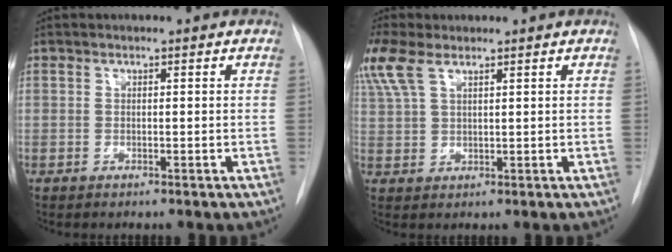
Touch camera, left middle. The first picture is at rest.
{"total": 7.8, "force": [5.1, 3.1, 5.0], "torque": [-0.136, 0.021, 0.110]}